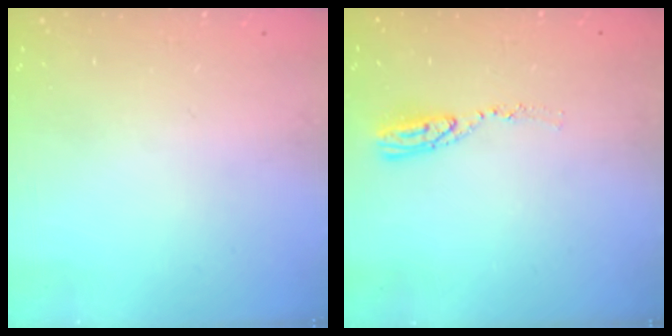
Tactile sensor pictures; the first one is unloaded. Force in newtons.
{"total": 5.9, "press": 5.9, "slide": 0.5}